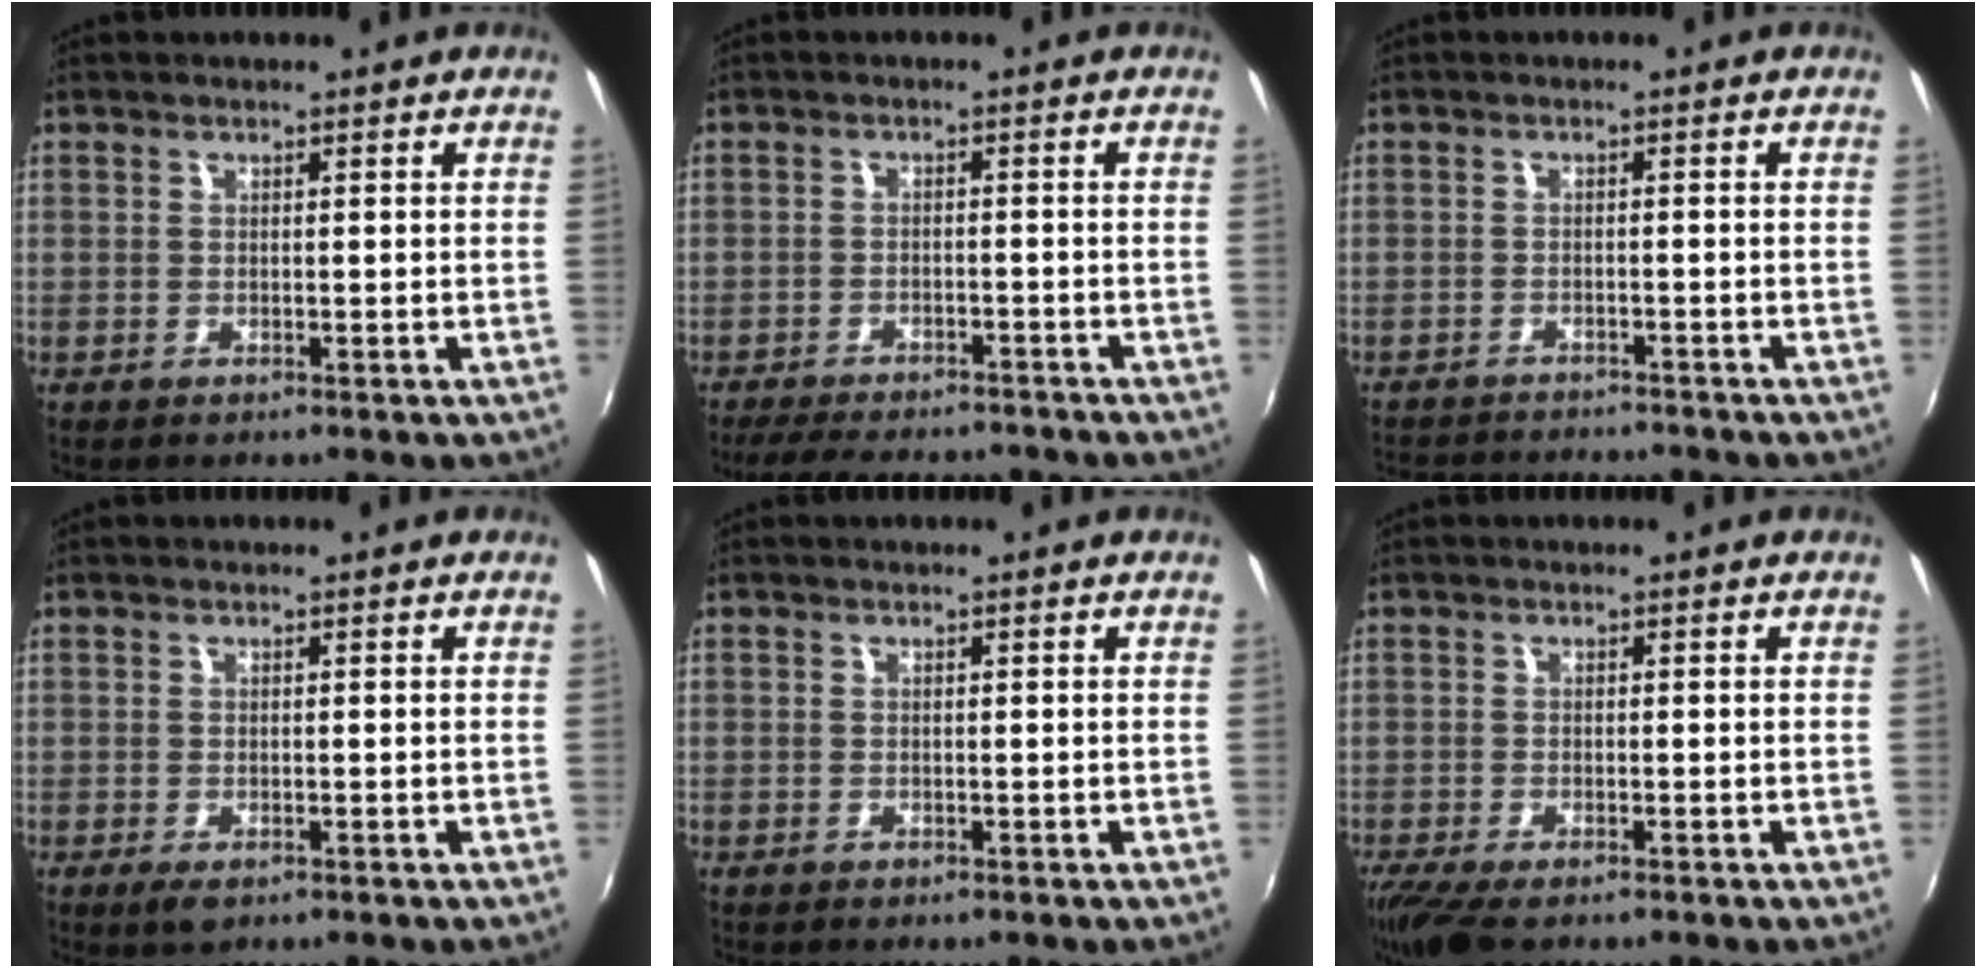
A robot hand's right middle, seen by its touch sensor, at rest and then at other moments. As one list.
[{"total": 11.7, "force": [-10.1, 3.5, 4.7], "torque": [-0.108, -0.010, -0.145]}, {"total": 9.2, "force": [-8.6, 1.8, 2.9], "torque": [-0.074, -0.011, -0.127]}, {"total": 2.2, "force": [-1.2, 1.0, 1.5], "torque": [-0.030, -0.010, -0.019]}, {"total": 0.5, "force": [-0.3, 0.4, 0.0], "torque": [0.000, 0.002, -0.005]}, {"total": 6.5, "force": [-4.8, 1.7, 4.1], "torque": [-0.095, -0.034, -0.088]}]